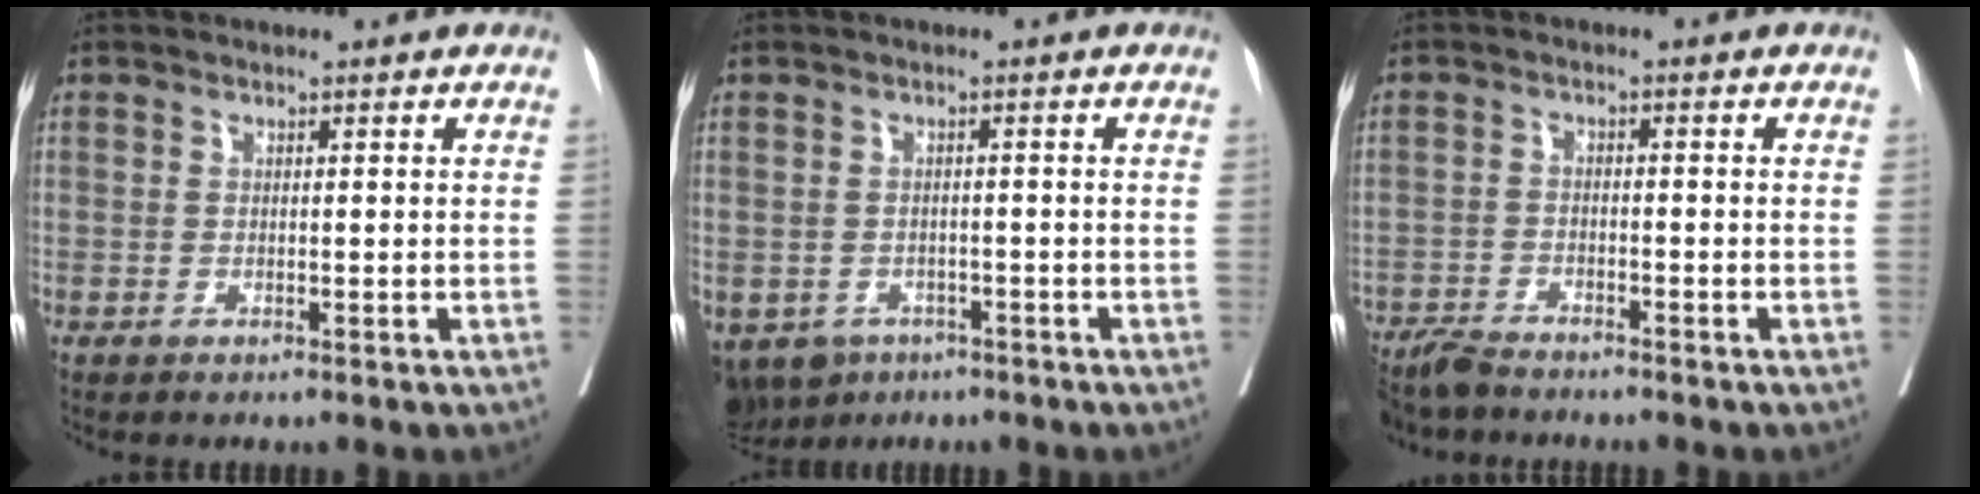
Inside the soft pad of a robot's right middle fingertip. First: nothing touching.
{"total": 7.3, "force": [-4.4, 5.4, 2.1], "torque": [-0.047, -0.005, -0.060]}
{"total": 5.7, "force": [-5.5, 0.7, 1.4], "torque": [-0.015, -0.017, -0.097]}